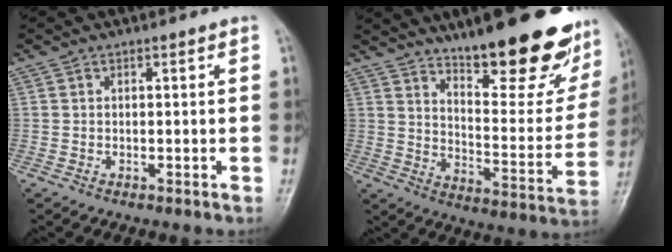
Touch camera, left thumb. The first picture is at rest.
{"total": 25.2, "force": [17.6, 7.3, 16.4], "torque": [-0.191, -0.098, 0.252]}